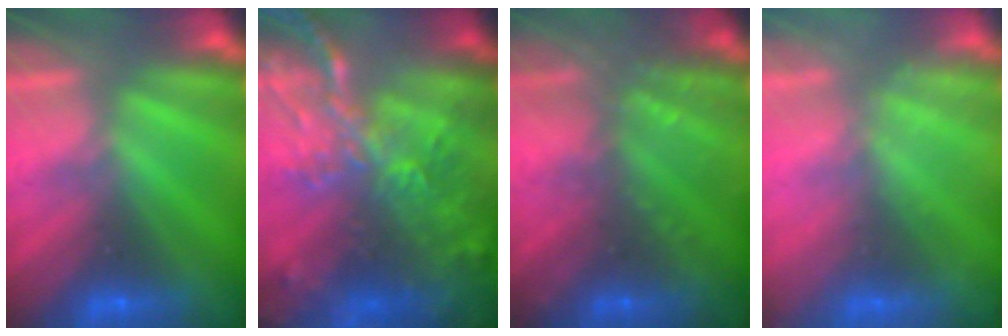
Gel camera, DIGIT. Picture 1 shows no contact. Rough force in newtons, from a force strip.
{"total": 9.4}
{"total": 9.6}
{"total": 2.4}